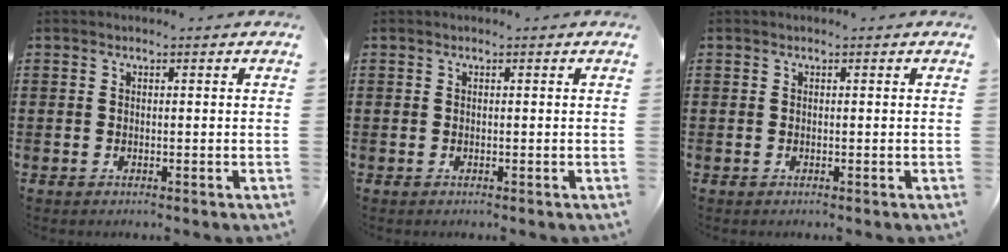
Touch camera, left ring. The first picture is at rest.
{"total": 0.0}
{"total": 0.0}